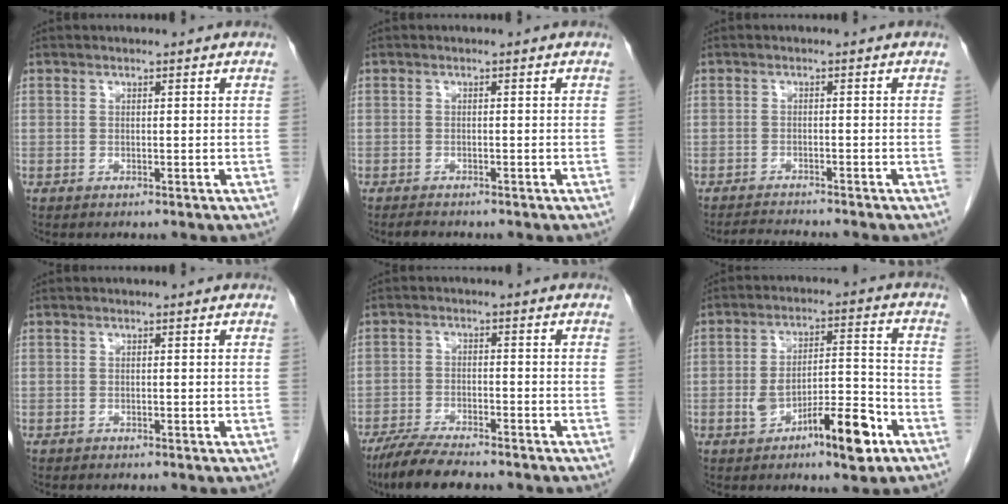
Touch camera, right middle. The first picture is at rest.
{"total": 1.6, "force": [-1.5, 0.4, 0.6], "torque": [-0.019, -0.006, -0.021]}
{"total": 4.0, "force": [-3.9, -0.3, 0.9], "torque": [-0.019, -0.018, -0.063]}
{"total": 0.0}
{"total": 9.2, "force": [-7.8, 1.4, 4.8], "torque": [-0.085, -0.023, -0.129]}
{"total": 10.7, "force": [-5.1, 2.6, 9.1], "torque": [-0.146, 0.018, -0.074]}